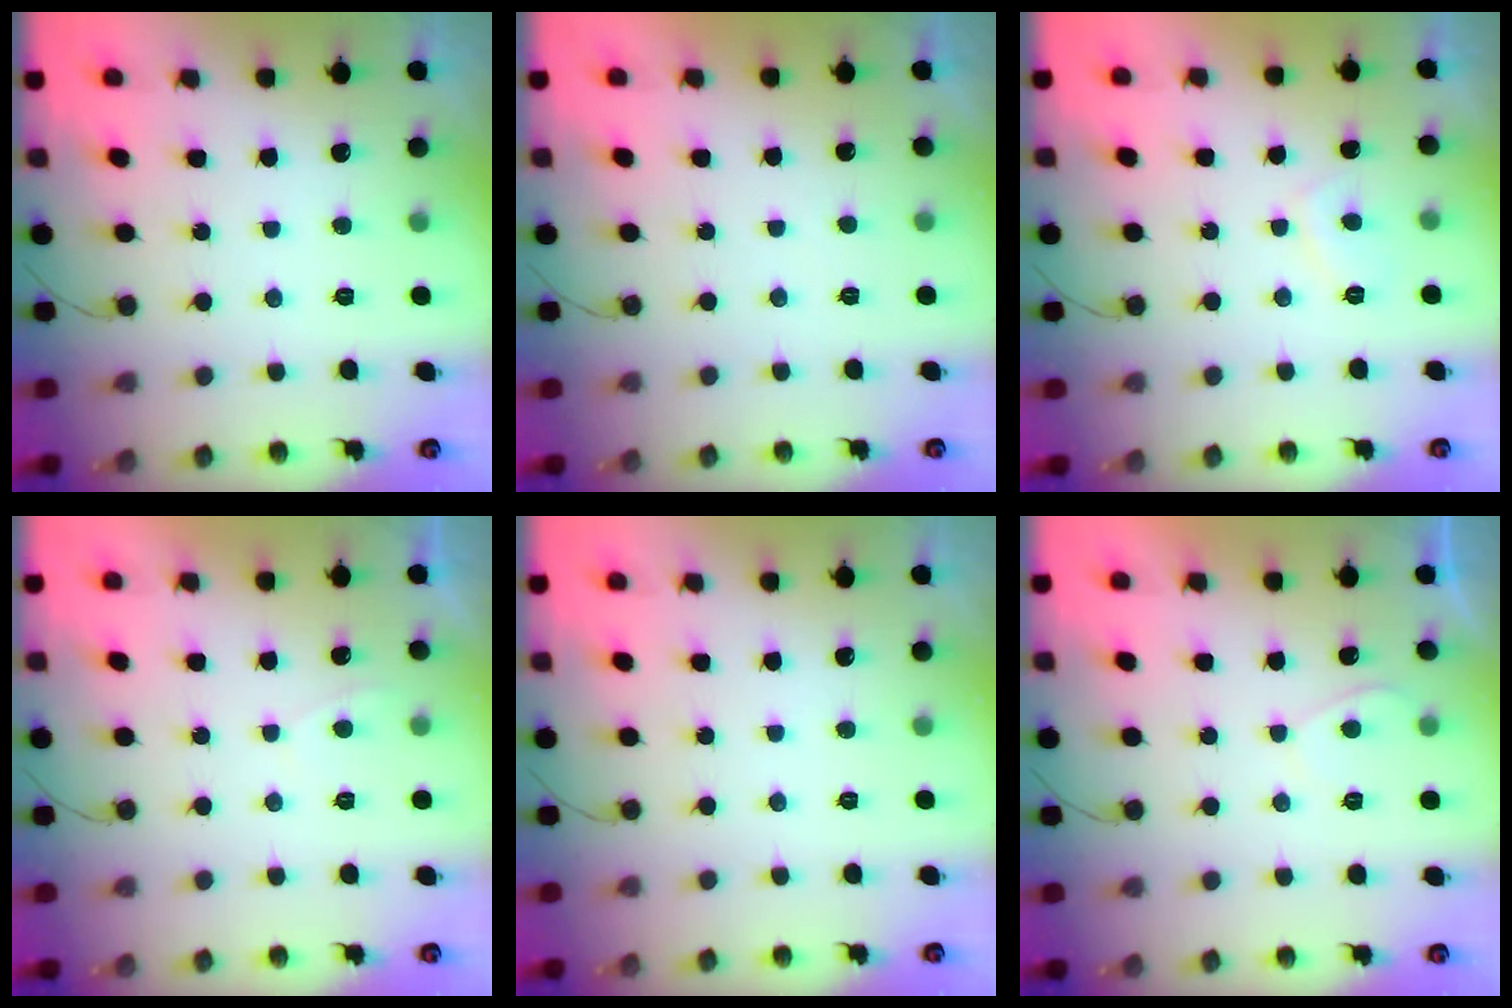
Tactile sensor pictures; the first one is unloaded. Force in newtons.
{"total": 0.8, "press": 0.7, "slide": 0.5}
{"total": 2.8, "press": 2.6, "slide": 0.8}
{"total": 0.0}
{"total": 0.0}
{"total": 1.1, "press": 1.0, "slide": 0.5}